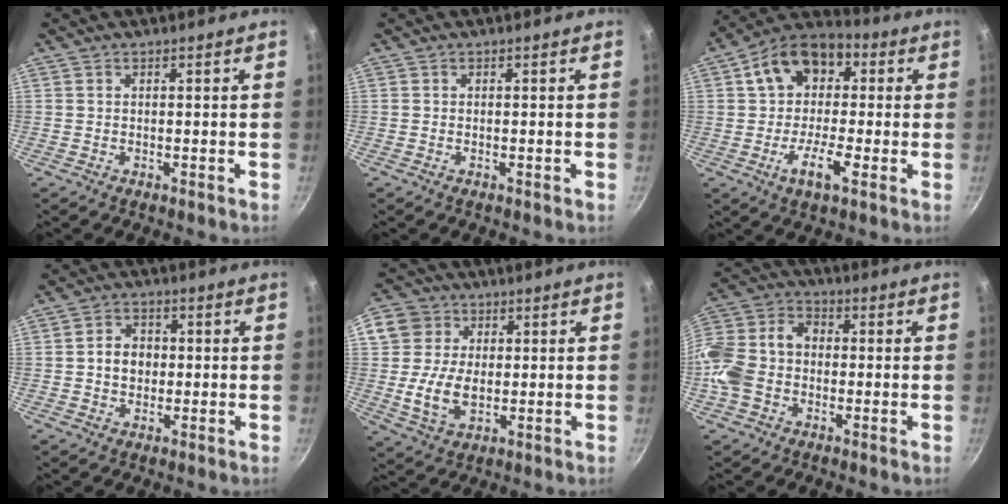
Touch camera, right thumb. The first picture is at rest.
{"total": 0.0}
{"total": 14.8, "force": [0.7, 9.6, 11.3], "torque": [-0.159, 0.034, -0.010]}
{"total": 5.0, "force": [-0.1, 4.2, 2.7], "torque": [-0.020, 0.009, -0.007]}
{"total": 11.3, "force": [0.5, 8.9, 6.9], "torque": [-0.105, -0.007, 0.003]}
{"total": 14.5, "force": [-2.3, 11.1, 9.1], "torque": [-0.174, 0.044, -0.060]}